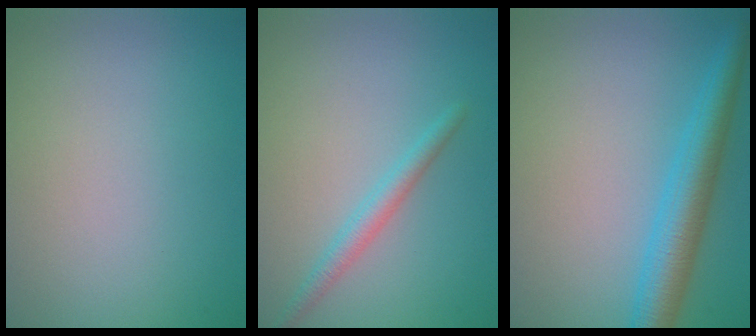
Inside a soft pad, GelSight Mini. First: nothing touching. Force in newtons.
{"total": 1.8, "press": 1.8, "slide": 0.1}
{"total": 4.9, "press": 4.9, "slide": 0.1}